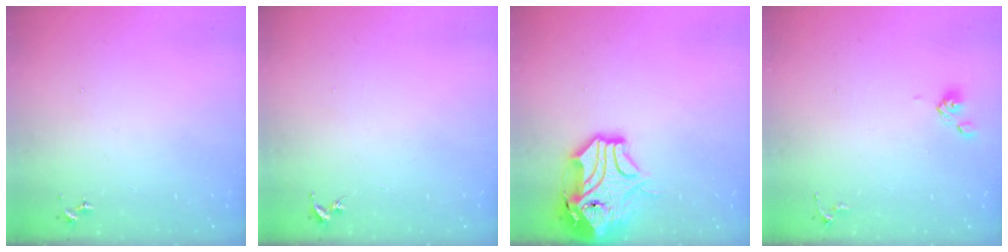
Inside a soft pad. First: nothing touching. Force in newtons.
{"total": 0.0}
{"total": 14.6, "press": 14.5, "slide": 1.7}
{"total": 4.6, "press": 4.5, "slide": 1.1}